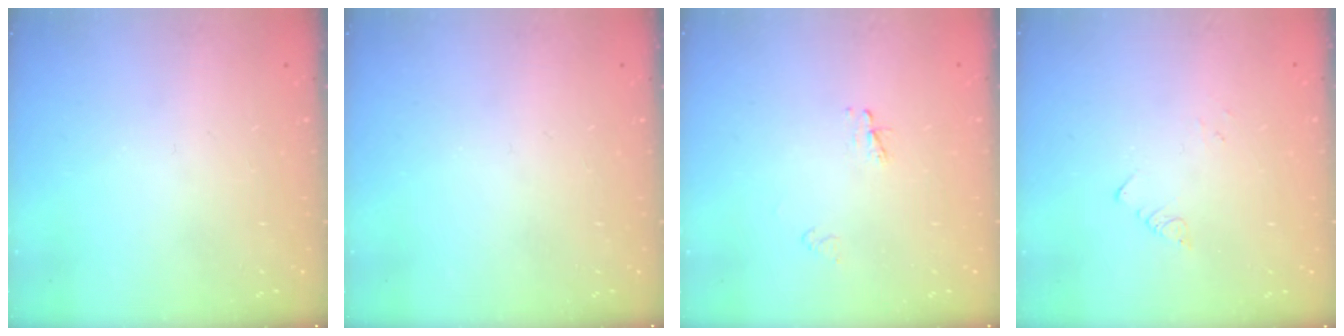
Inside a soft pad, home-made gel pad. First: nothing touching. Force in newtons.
{"total": 0.0}
{"total": 2.3, "press": 2.3, "slide": 0.3}
{"total": 1.3, "press": 1.2, "slide": 0.1}